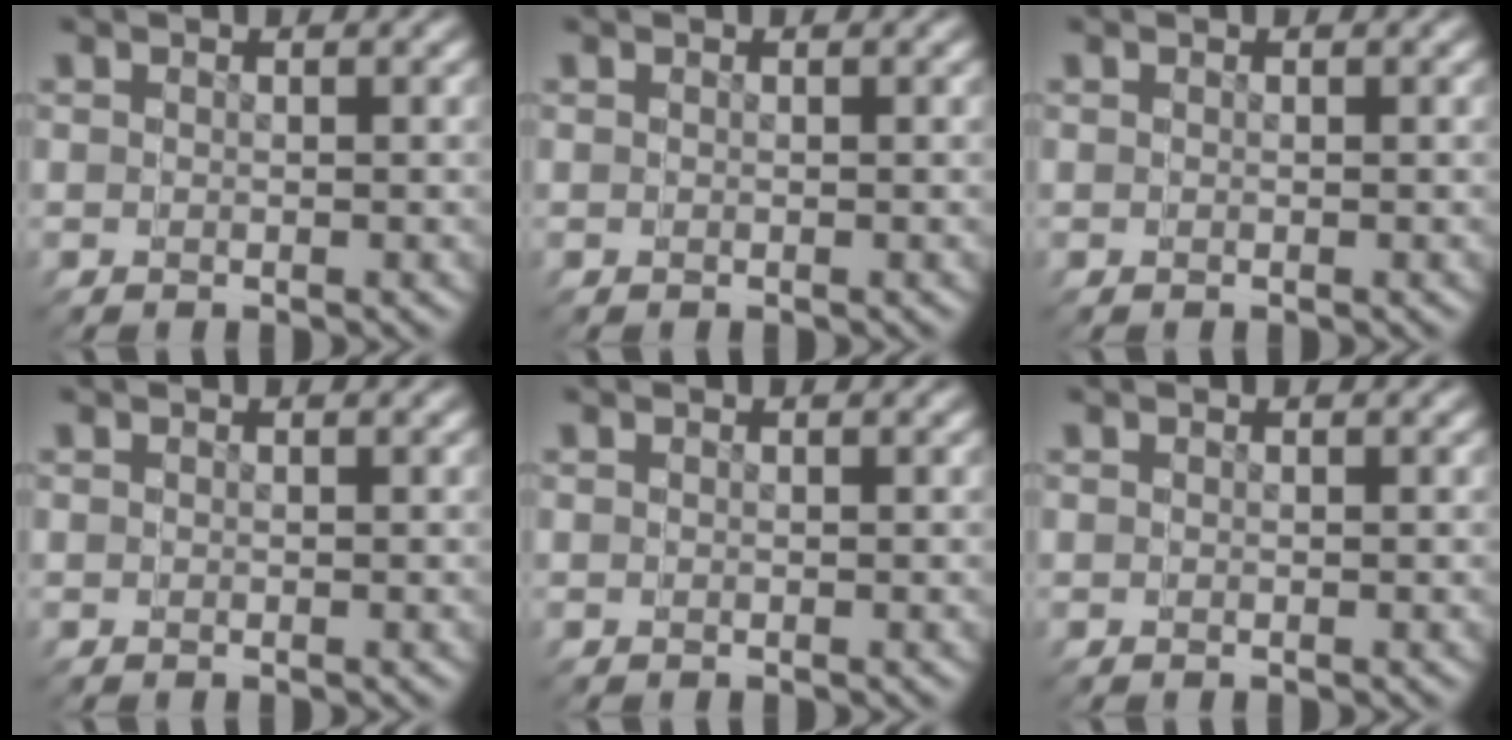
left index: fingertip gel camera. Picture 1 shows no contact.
{"total": 0.0}
{"total": 0.0}
{"total": 0.0}
{"total": 0.0}
{"total": 0.0}